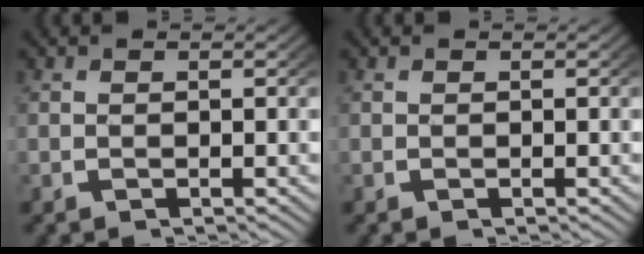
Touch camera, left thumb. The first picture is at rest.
{"total": 0.0}